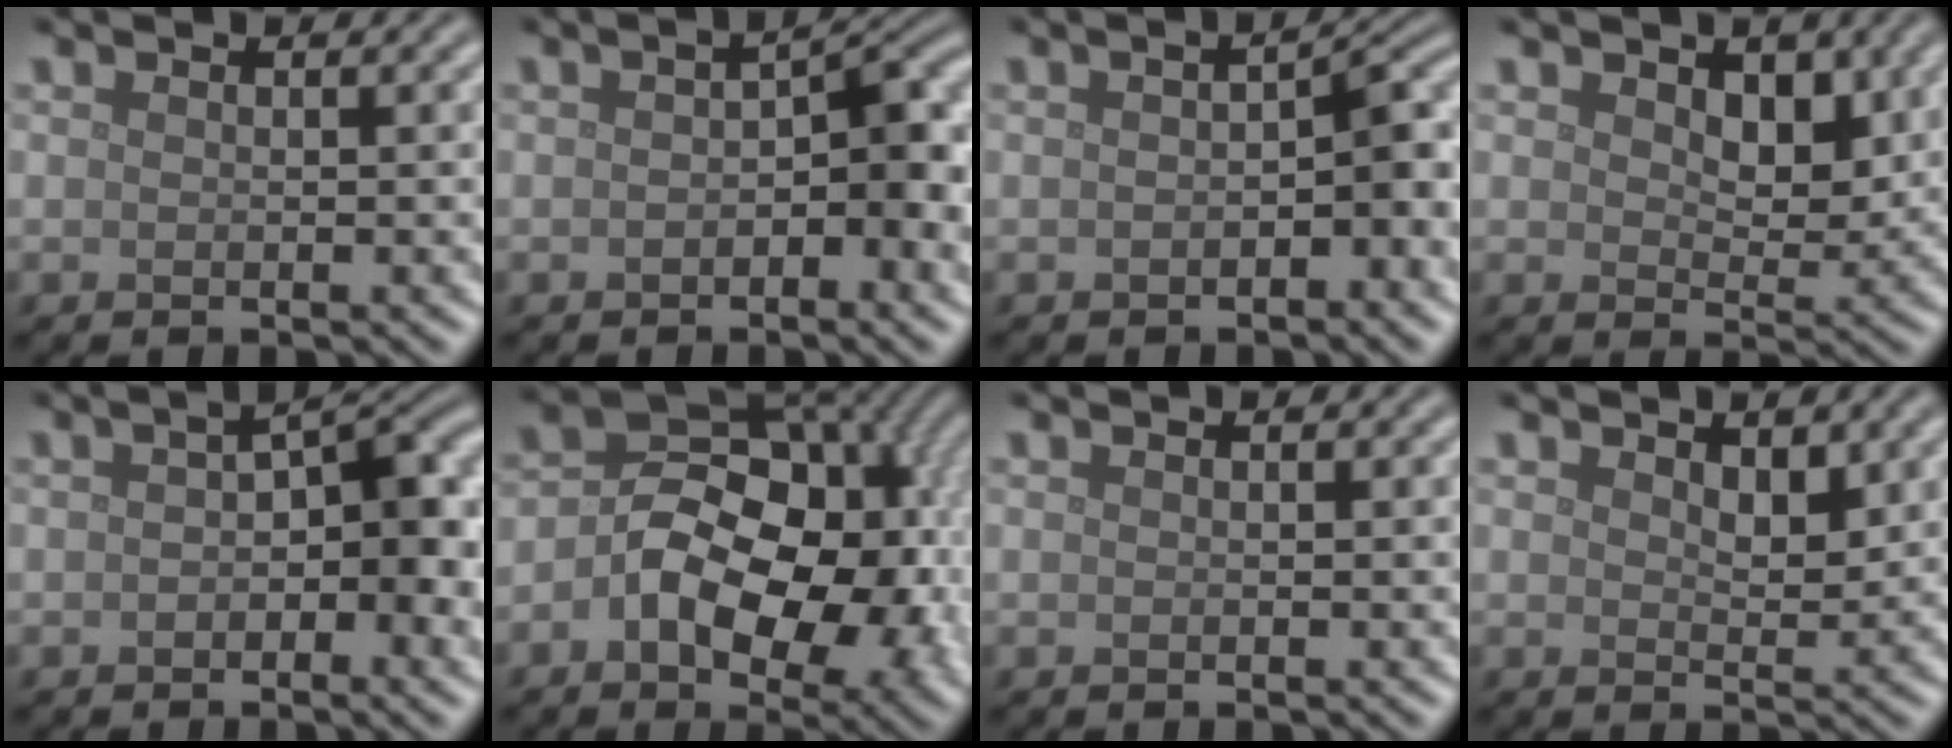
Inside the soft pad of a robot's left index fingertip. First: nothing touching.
{"total": 5.8, "force": [-0.6, 2.7, 5.1], "torque": [-0.053, 0.010, -0.014]}
{"total": 4.0, "force": [-0.6, 1.6, 3.6], "torque": [-0.045, 0.012, -0.011]}
{"total": 3.5, "force": [1.4, 2.2, 2.4], "torque": [-0.039, -0.010, 0.019]}
{"total": 7.3, "force": [0.0, 3.5, 6.4], "torque": [-0.070, 0.018, -0.010]}
{"total": 13.2, "force": [-1.6, 8.9, 9.7], "torque": [-0.108, 0.002, -0.033]}
{"total": 0.0}
{"total": 2.2, "force": [1.2, 1.1, 1.5], "torque": [-0.022, -0.005, 0.022]}